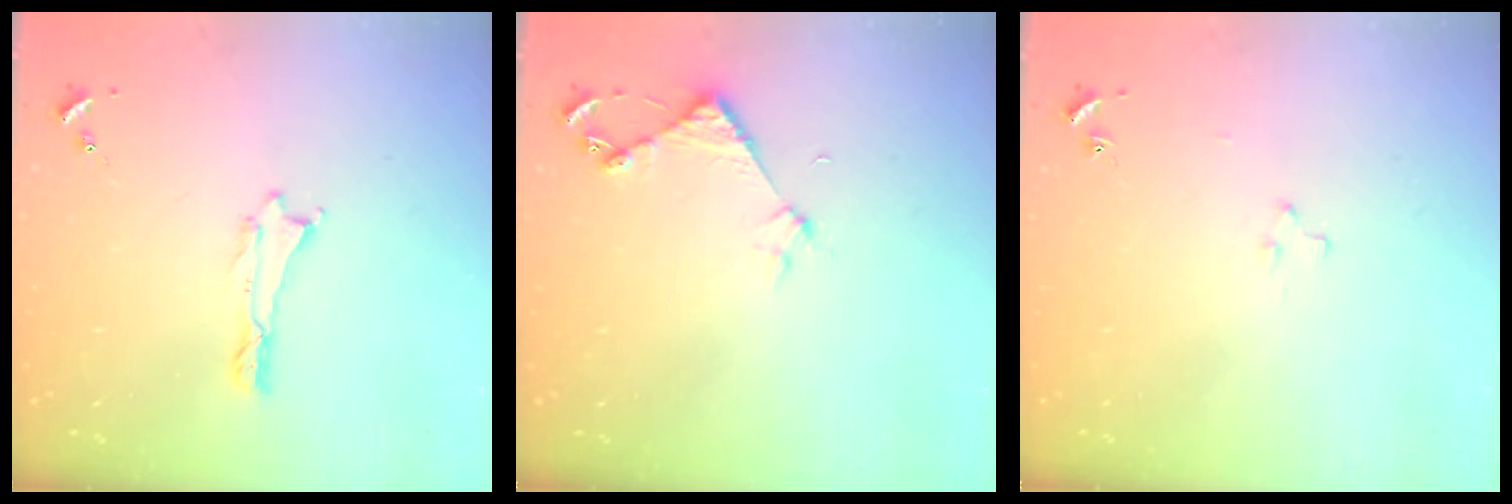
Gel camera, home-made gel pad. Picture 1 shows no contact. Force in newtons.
{"total": 3.7, "press": 3.7, "slide": 0.3}
{"total": 2.2, "press": 2.2, "slide": 0.2}